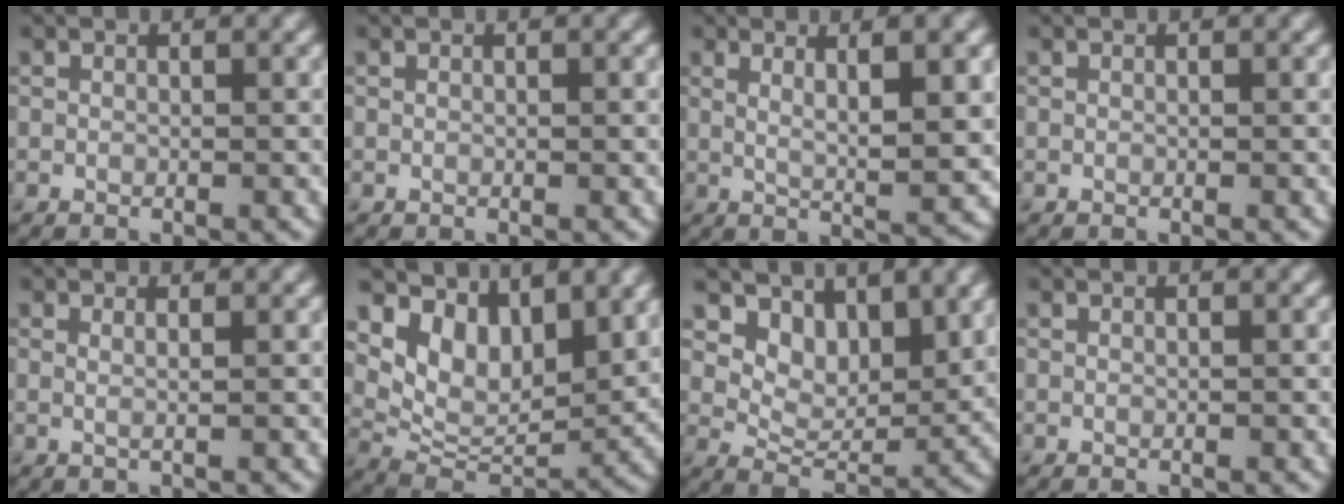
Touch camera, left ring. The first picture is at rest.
{"total": 0.0}
{"total": 5.8, "force": [1.7, 1.3, 5.3], "torque": [-0.072, -0.006, 0.029]}
{"total": 0.0}
{"total": 1.2, "force": [0.4, 0.5, 1.1], "torque": [-0.011, -0.006, -0.004]}
{"total": 7.5, "force": [4.5, 4.3, 4.3], "torque": [-0.077, -0.011, 0.080]}
{"total": 5.8, "force": [3.9, 3.2, 3.0], "torque": [-0.053, -0.023, 0.068]}
{"total": 0.0}